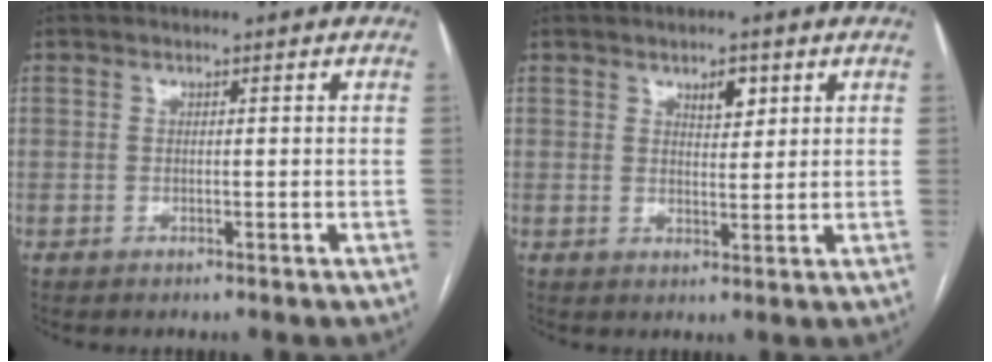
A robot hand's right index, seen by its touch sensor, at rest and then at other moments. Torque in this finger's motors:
{"motor_torque": [-0.01, 0.03, 0.02, 0.03]}